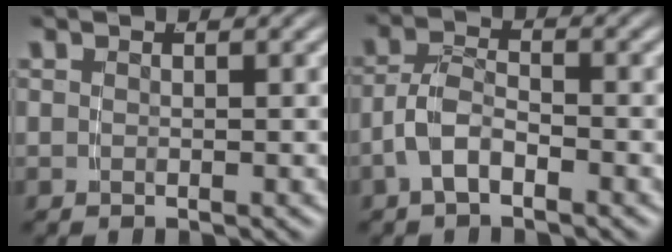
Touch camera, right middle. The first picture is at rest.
{"total": 3.4, "force": [-1.8, 1.8, 2.2], "torque": [-0.048, -0.008, -0.030]}